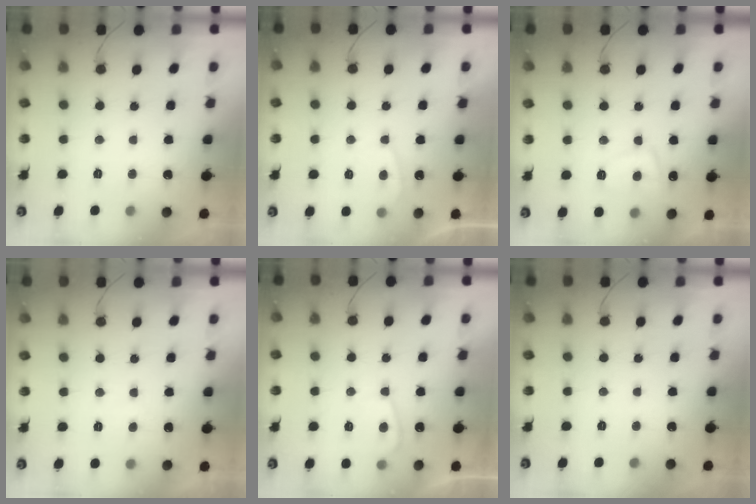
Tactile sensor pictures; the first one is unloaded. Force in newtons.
{"total": 2.2, "press": 2.2, "slide": 0.5}
{"total": 6.7, "press": 6.6, "slide": 1.1}
{"total": 2.1, "press": 2.1, "slide": 0.2}
{"total": 3.4, "press": 3.3, "slide": 0.7}
{"total": 0.0}